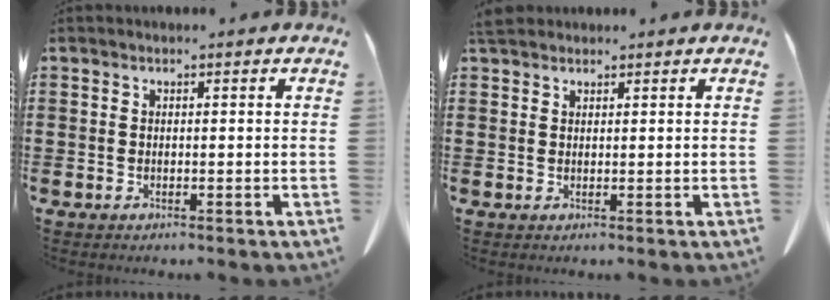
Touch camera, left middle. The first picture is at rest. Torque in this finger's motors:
{"motor_torque": [1.19, 0.95, 0.03, 0.06]}